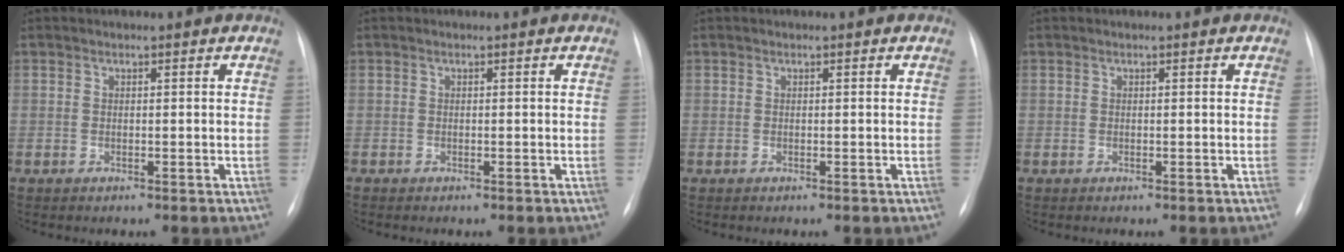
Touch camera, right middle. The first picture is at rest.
{"total": 0.0}
{"total": 0.0}
{"total": 0.0}